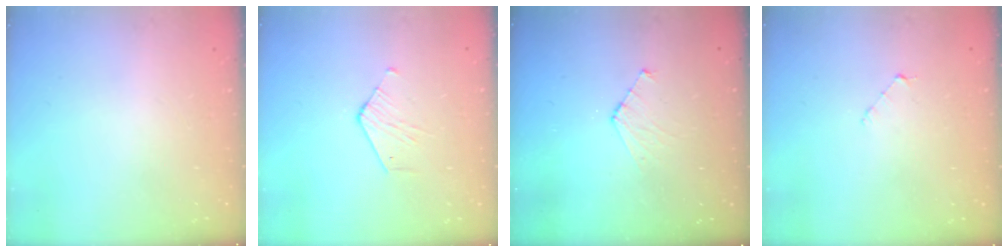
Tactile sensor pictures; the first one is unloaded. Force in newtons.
{"total": 3.2, "press": 3.2, "slide": 0.3}
{"total": 4.8, "press": 4.7, "slide": 0.6}
{"total": 3.9, "press": 3.9, "slide": 0.4}